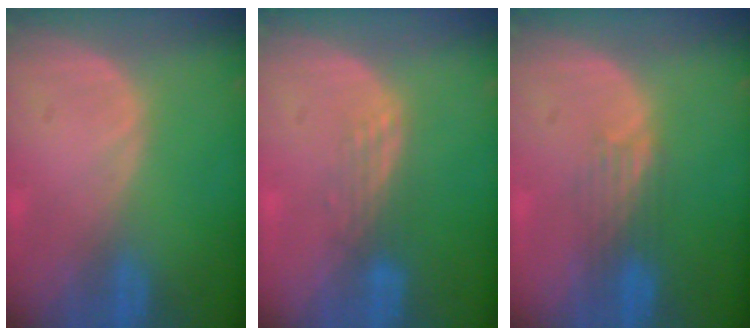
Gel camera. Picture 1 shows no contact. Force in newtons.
{"total": 3.0, "press": 2.5, "slide": 1.7}
{"total": 3.6, "press": 3.0, "slide": 2.0}